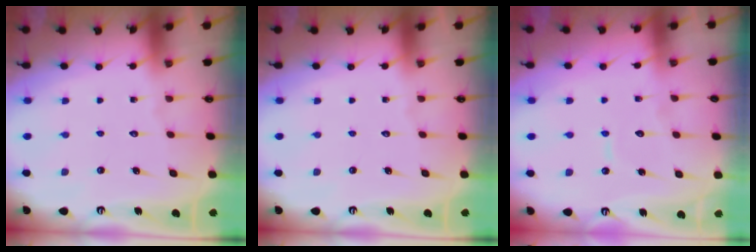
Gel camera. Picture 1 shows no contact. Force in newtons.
{"total": 0.0}
{"total": 4.8, "press": 4.7, "slide": 0.3}